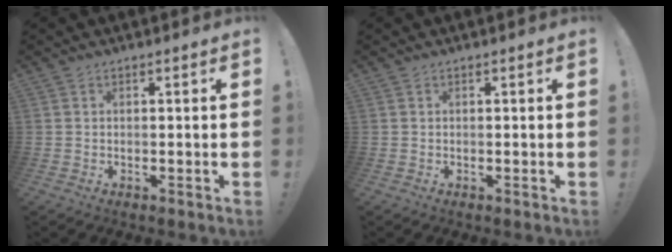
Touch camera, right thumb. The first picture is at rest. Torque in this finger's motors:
{"motor_torque": [-0.01, 0.01, 0.01, 0.00, 0.06]}